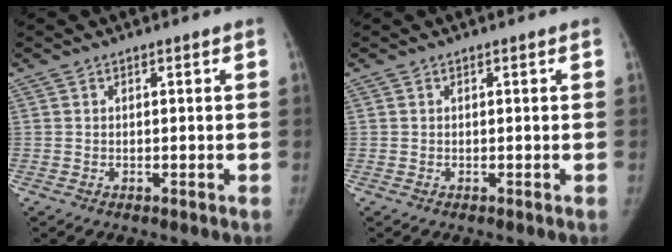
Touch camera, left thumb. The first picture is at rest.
{"total": 0.0}